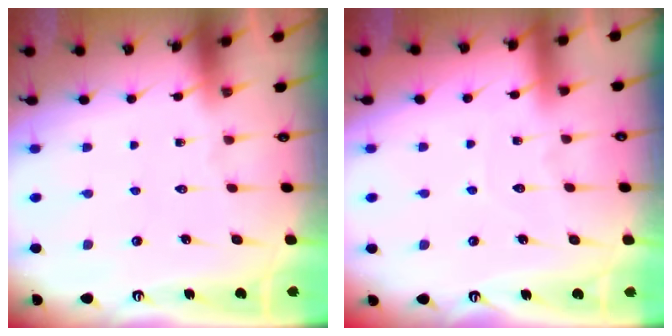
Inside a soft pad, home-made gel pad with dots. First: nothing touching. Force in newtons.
{"total": 3.8, "press": 3.8, "slide": 0.4}